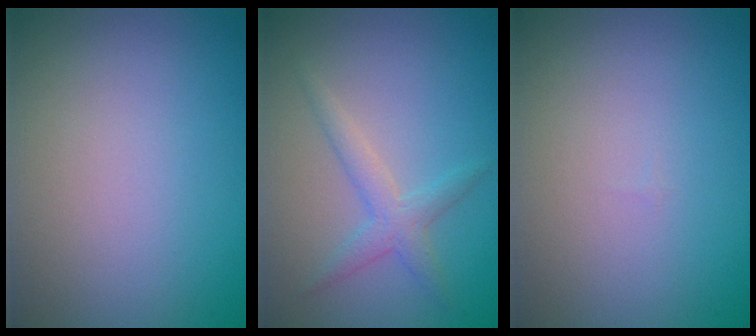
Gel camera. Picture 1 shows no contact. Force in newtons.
{"total": 2.1, "press": 2.1, "slide": 0.1}
{"total": 0.0}